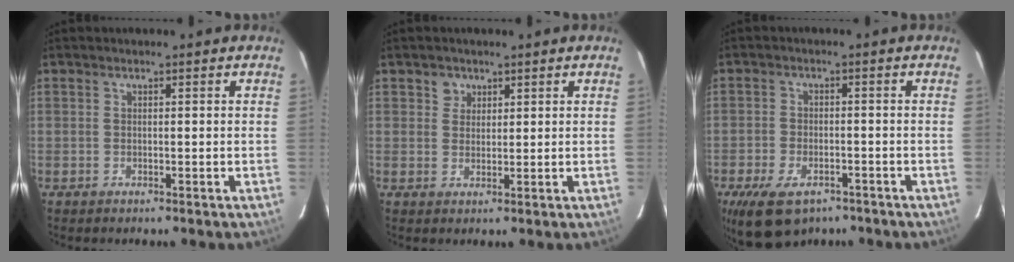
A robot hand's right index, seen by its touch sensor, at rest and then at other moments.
{"total": 2.6, "force": [1.3, 2.2, 0.2], "torque": [0.009, 0.013, 0.022]}
{"total": 11.1, "force": [-7.2, 5.9, 6.1], "torque": [-0.141, -0.018, -0.117]}